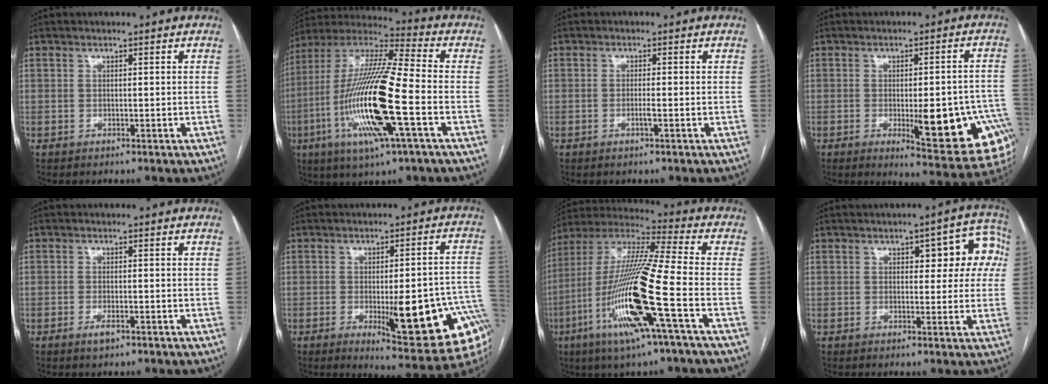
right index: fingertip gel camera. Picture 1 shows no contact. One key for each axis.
{"total": 21.1, "fx": -5.5, "fy": 1.7, "fz": 20.3, "tx": -0.429, "ty": -0.019, "tz": -0.108}
{"total": 1.3, "fx": -0.5, "fy": -0.1, "fz": 1.2, "tx": -0.024, "ty": -0.001, "tz": -0.010}
{"total": 16.0, "fx": -5.0, "fy": 4.3, "fz": 14.6, "tx": -0.096, "ty": 0.014, "tz": -0.044}
{"total": 1.9, "fx": -1.1, "fy": 0.5, "fz": 1.4, "tx": -0.025, "ty": -0.001, "tz": -0.018}
{"total": 19.3, "fx": -5.8, "fy": 4.0, "fz": 17.9, "tx": -0.145, "ty": 0.009, "tz": -0.057}
{"total": 20.1, "fx": -6.7, "fy": 0.0, "fz": 19.0, "tx": -0.402, "ty": -0.023, "tz": -0.137}
{"total": 8.5, "fx": 2.2, "fy": 3.6, "fz": 7.4, "tx": -0.068, "ty": 0.032, "tz": 0.022}